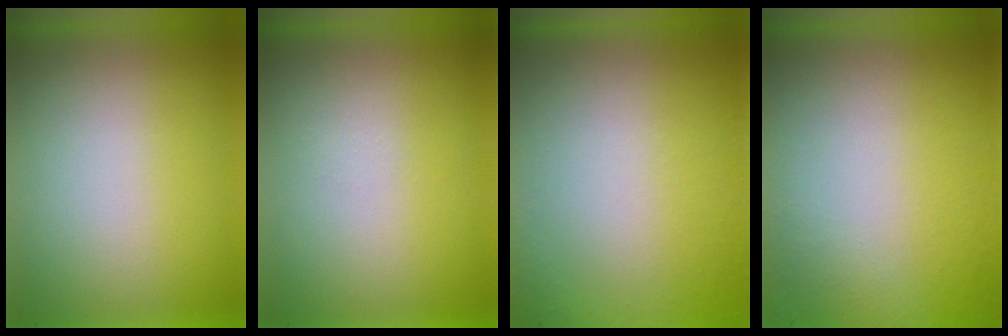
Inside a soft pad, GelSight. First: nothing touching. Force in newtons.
{"total": 1.3}
{"total": 5.3}
{"total": 8.0}